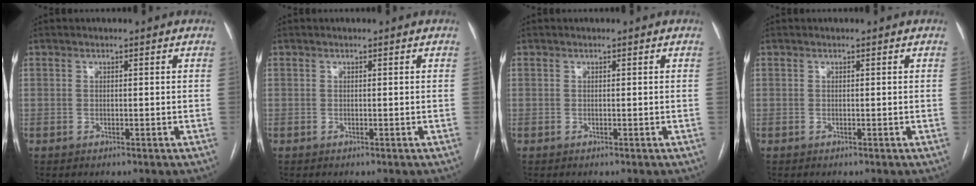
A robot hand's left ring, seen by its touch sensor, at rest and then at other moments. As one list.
[{"total": 0.0}, {"total": 0.0}, {"total": 0.0}]